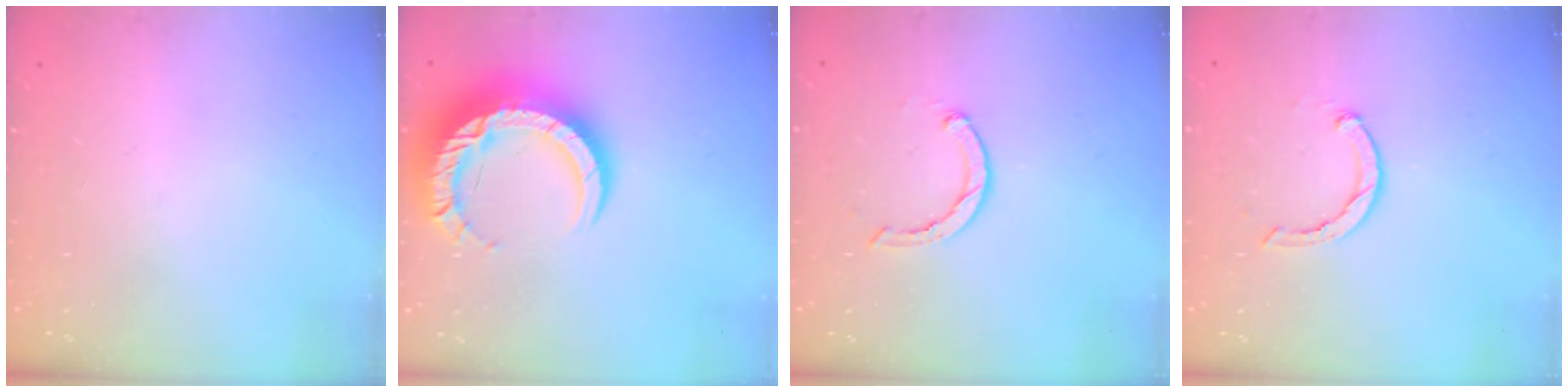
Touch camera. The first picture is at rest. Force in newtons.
{"total": 15.7, "press": 15.6, "slide": 1.4}
{"total": 1.9, "press": 1.9, "slide": 0.3}
{"total": 1.9, "press": 1.9, "slide": 0.3}